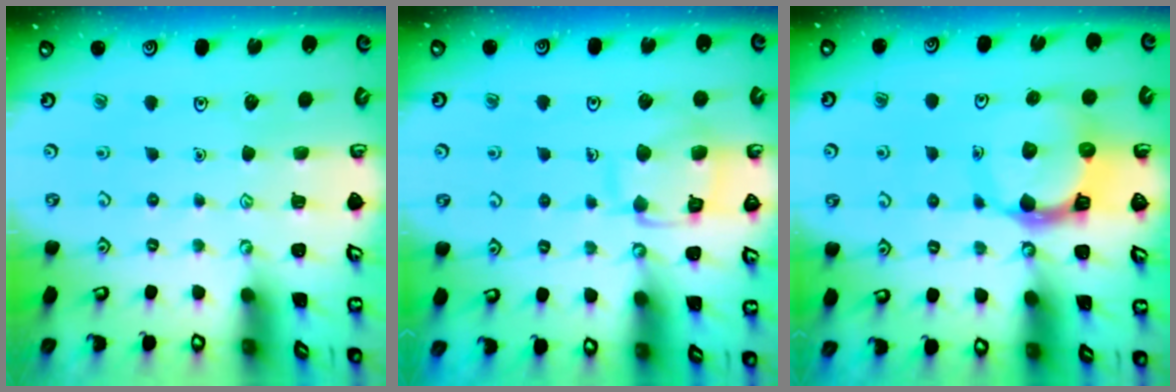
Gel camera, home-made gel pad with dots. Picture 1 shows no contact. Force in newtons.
{"total": 11.6, "press": 11.5, "slide": 0.8}
{"total": 9.7, "press": 9.6, "slide": 1.4}